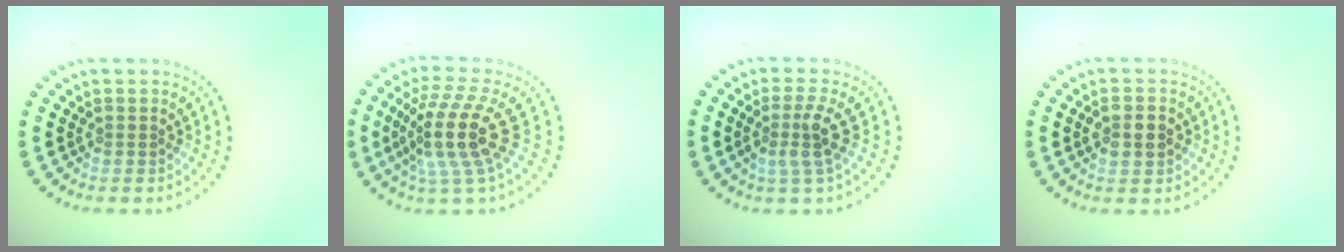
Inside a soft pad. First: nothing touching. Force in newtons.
{"total": 5.1, "press": 3.8, "slide": 3.5}
{"total": 2.8, "press": 2.0, "slide": 1.9}
{"total": 2.4, "press": 2.4, "slide": 0.3}